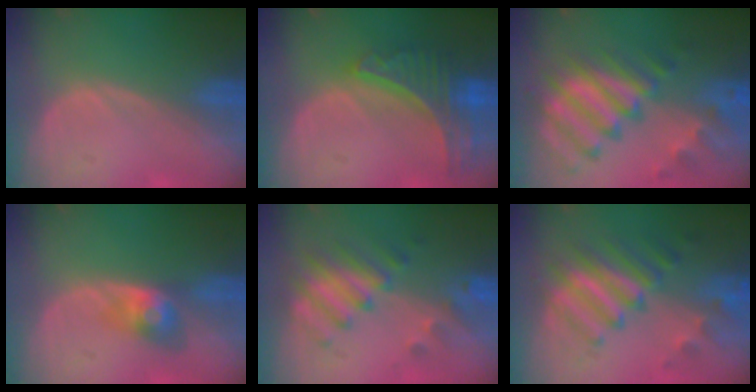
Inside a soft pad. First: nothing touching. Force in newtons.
{"total": 8.9, "press": 7.7, "slide": 4.4}
{"total": 11.3, "press": 9.7, "slide": 5.8}
{"total": 3.8, "press": 3.8, "slide": 0.2}
{"total": 7.1, "press": 6.8, "slide": 2.0}
{"total": 8.7, "press": 8.3, "slide": 2.4}